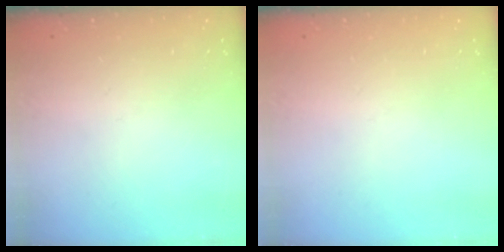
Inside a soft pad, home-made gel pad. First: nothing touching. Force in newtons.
{"total": 0.0}